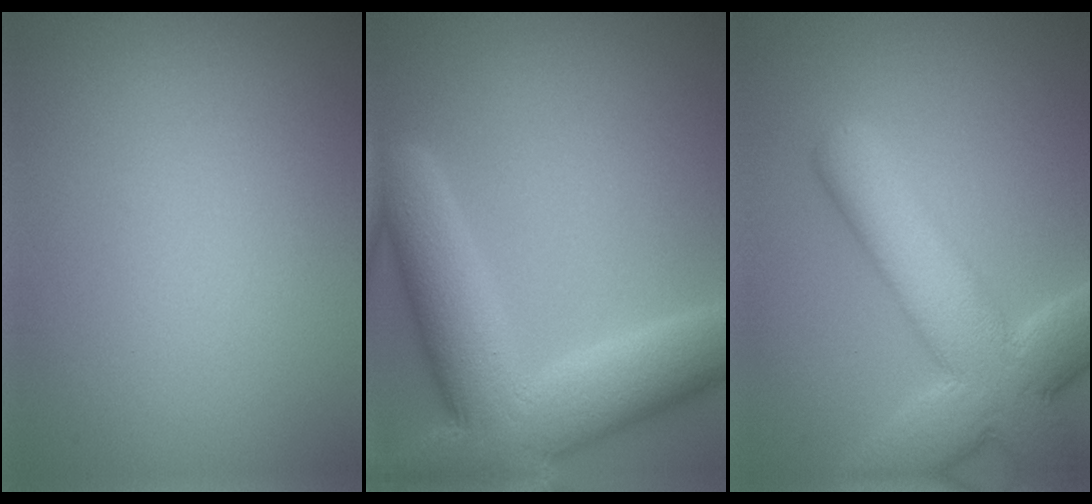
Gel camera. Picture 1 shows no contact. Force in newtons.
{"total": 11.6, "press": 11.6, "slide": 0.6}
{"total": 10.1, "press": 10.0, "slide": 0.8}